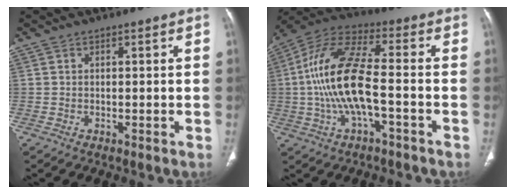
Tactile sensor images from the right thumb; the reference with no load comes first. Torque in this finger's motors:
{"motor_torque": [2.02, 2.99, 2.14, -0.21, 0.76]}